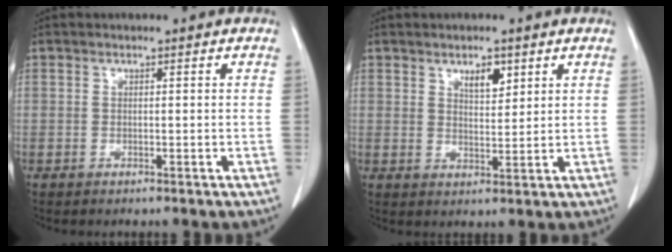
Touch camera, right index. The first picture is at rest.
{"total": 3.6, "force": [2.1, 1.5, 2.5], "torque": [-0.041, -0.004, 0.038]}